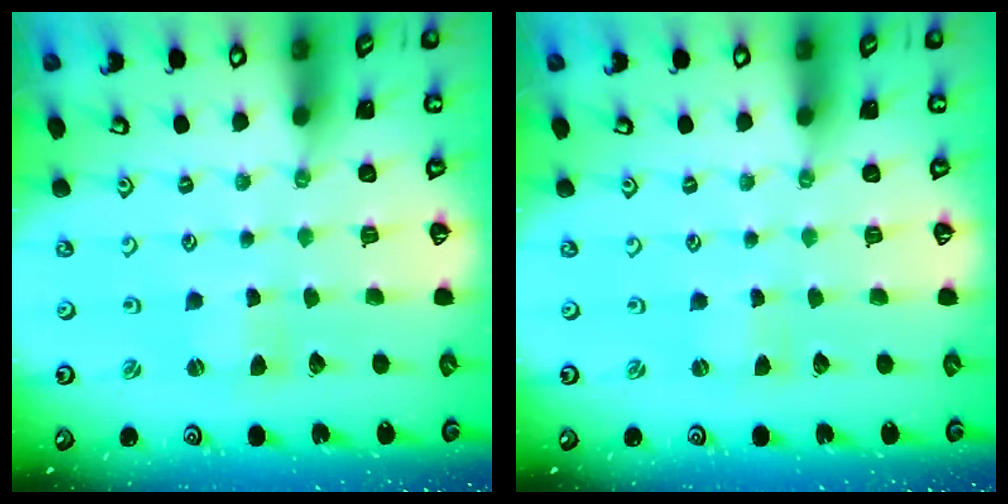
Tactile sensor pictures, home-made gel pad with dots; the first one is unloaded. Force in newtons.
{"total": 0.0}